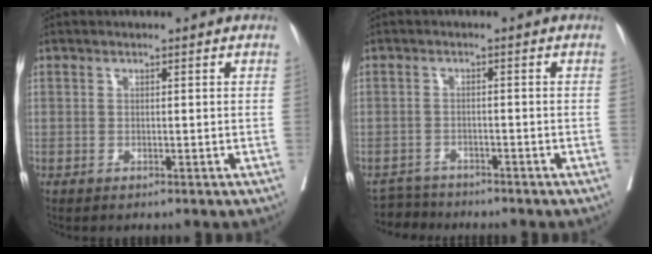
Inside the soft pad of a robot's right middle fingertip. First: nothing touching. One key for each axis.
{"total": 3.7, "fx": -3.5, "fy": 0.6, "fz": -0.9, "tx": 0.019, "ty": -0.007, "tz": -0.061}